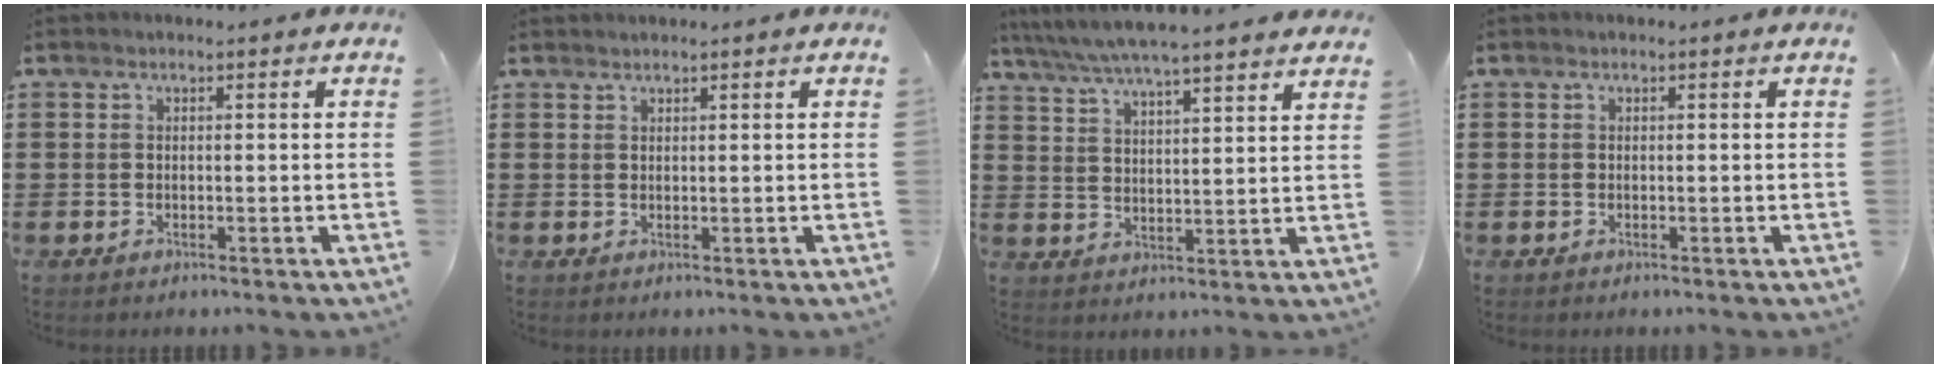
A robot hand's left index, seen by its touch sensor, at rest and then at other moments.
{"total": 0.8, "force": [0.8, 0.0, 0.1], "torque": [-0.005, -0.001, 0.016]}
{"total": 5.7, "force": [5.3, -0.2, 2.1], "torque": [-0.060, -0.027, 0.091]}
{"total": 0.0}